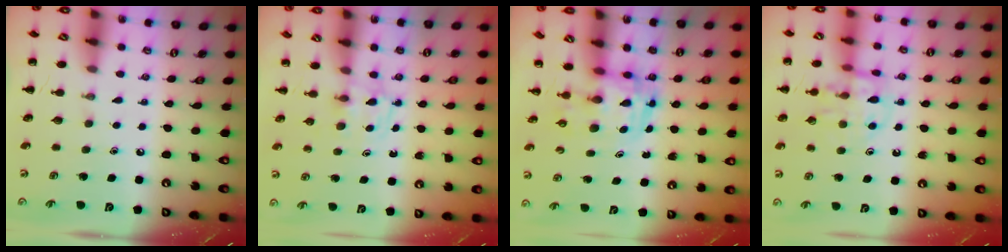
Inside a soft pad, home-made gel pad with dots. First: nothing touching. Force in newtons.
{"total": 2.8, "press": 2.5, "slide": 1.4}
{"total": 3.6, "press": 3.5, "slide": 0.6}
{"total": 11.3, "press": 11.2, "slide": 1.4}